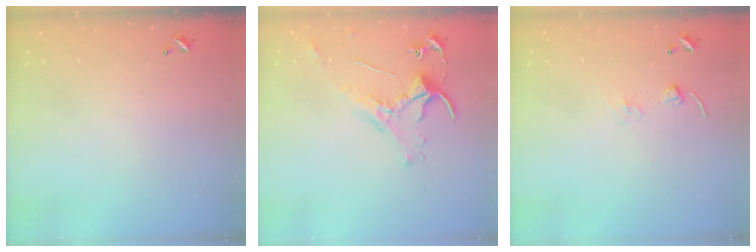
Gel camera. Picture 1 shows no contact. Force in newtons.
{"total": 0.8, "press": 0.7, "slide": 0.3}
{"total": 2.4, "press": 2.4, "slide": 0.3}